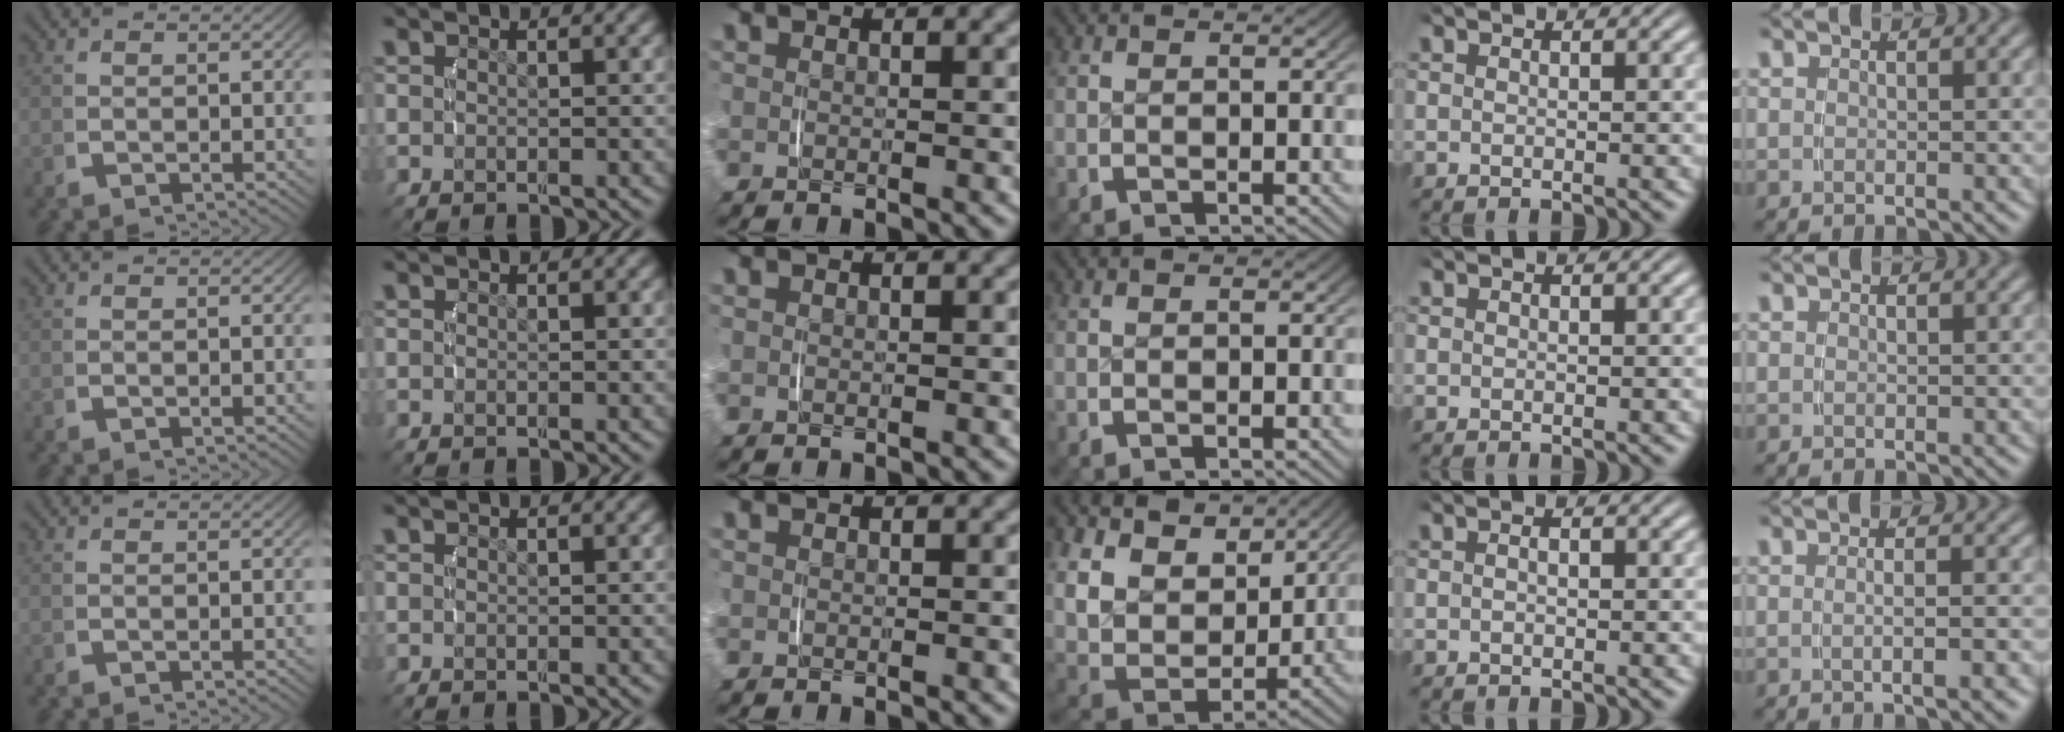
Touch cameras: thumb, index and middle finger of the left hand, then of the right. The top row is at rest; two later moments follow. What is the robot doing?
{"motion": "lift_and_place", "object": "napkin"}